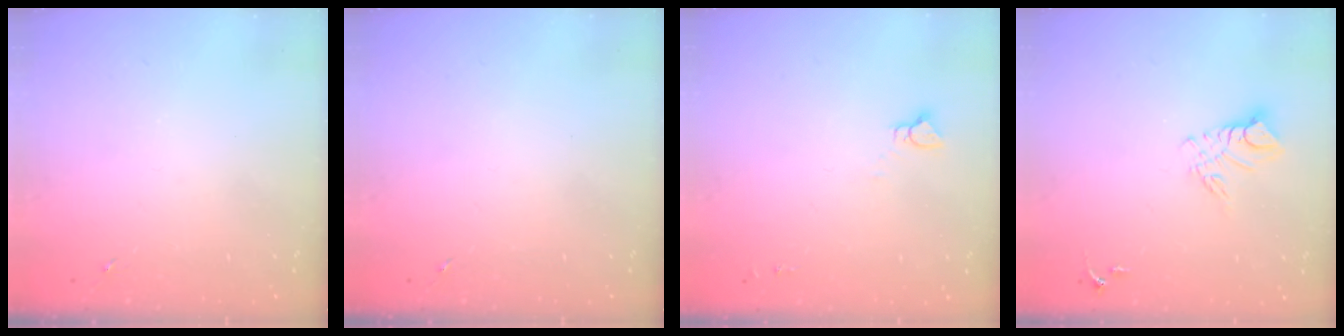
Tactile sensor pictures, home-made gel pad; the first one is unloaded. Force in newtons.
{"total": 0.0}
{"total": 3.3, "press": 3.3, "slide": 0.2}
{"total": 9.3, "press": 9.3, "slide": 0.9}